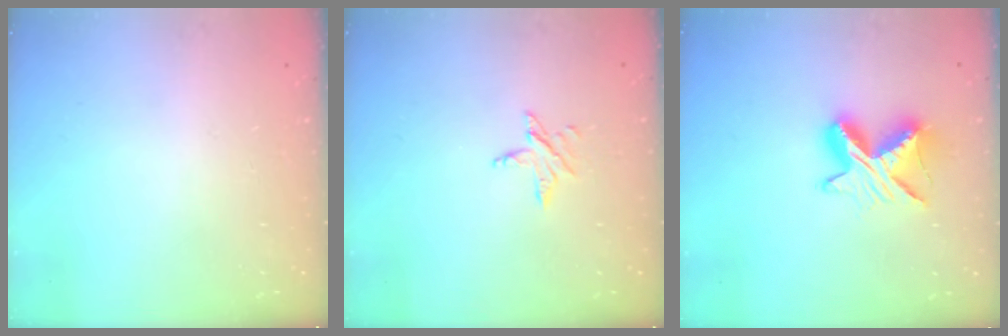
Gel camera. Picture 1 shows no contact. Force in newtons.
{"total": 3.4, "press": 3.3, "slide": 0.3}
{"total": 10.2, "press": 10.1, "slide": 0.6}